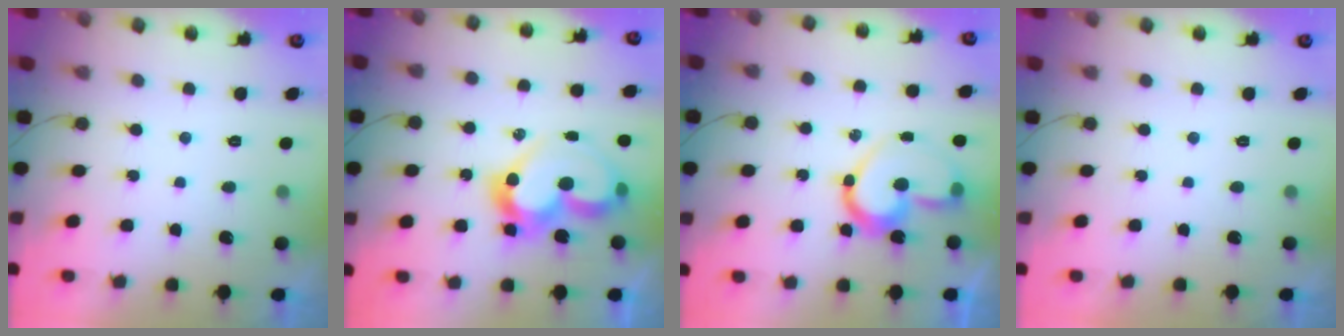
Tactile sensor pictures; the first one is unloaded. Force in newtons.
{"total": 16.7, "press": 16.4, "slide": 3.3}
{"total": 15.7, "press": 15.6, "slide": 0.9}
{"total": 1.8, "press": 1.8, "slide": 0.1}